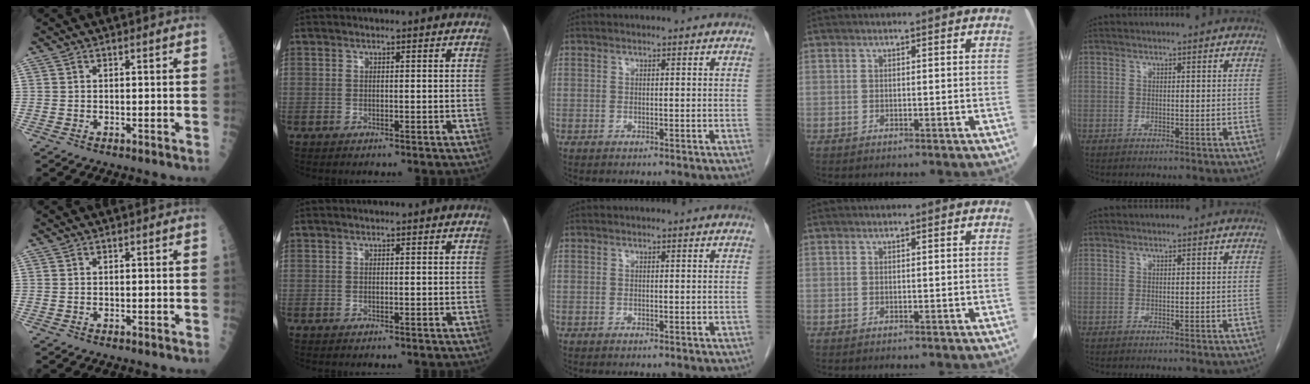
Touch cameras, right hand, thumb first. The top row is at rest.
{}